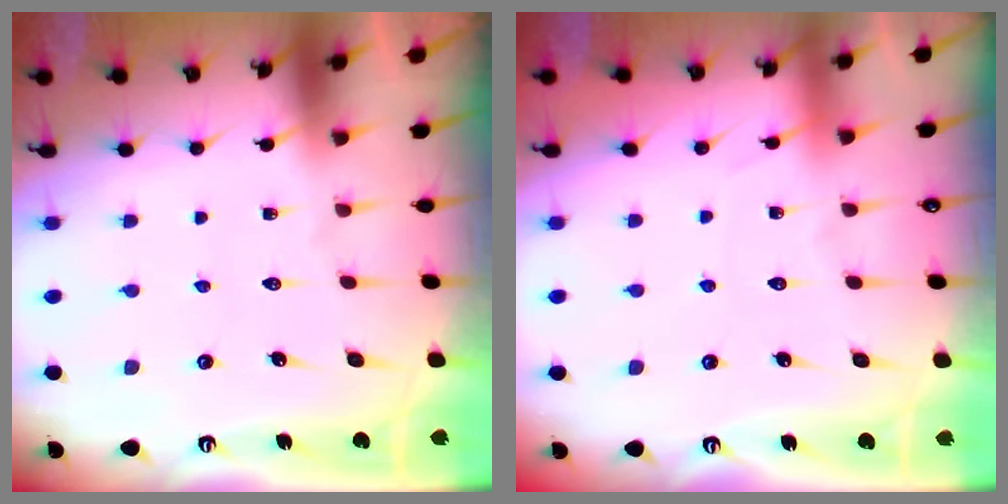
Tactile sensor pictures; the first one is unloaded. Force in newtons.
{"total": 4.2, "press": 4.1, "slide": 0.6}